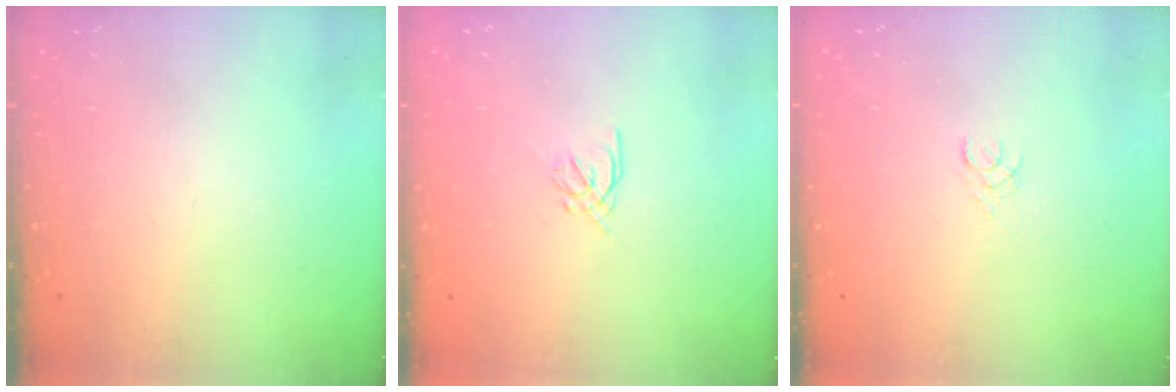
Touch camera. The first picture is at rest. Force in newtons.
{"total": 1.2, "press": 1.1, "slide": 0.5}
{"total": 1.5, "press": 1.5, "slide": 0.2}